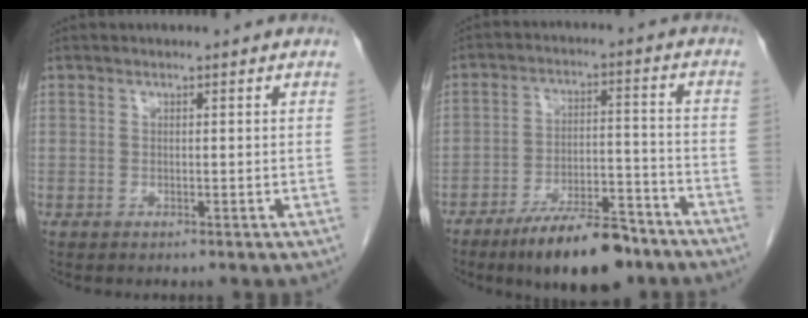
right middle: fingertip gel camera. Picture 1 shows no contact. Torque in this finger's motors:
{"motor_torque": [1.25, -0.89, 0.12, 0.04]}